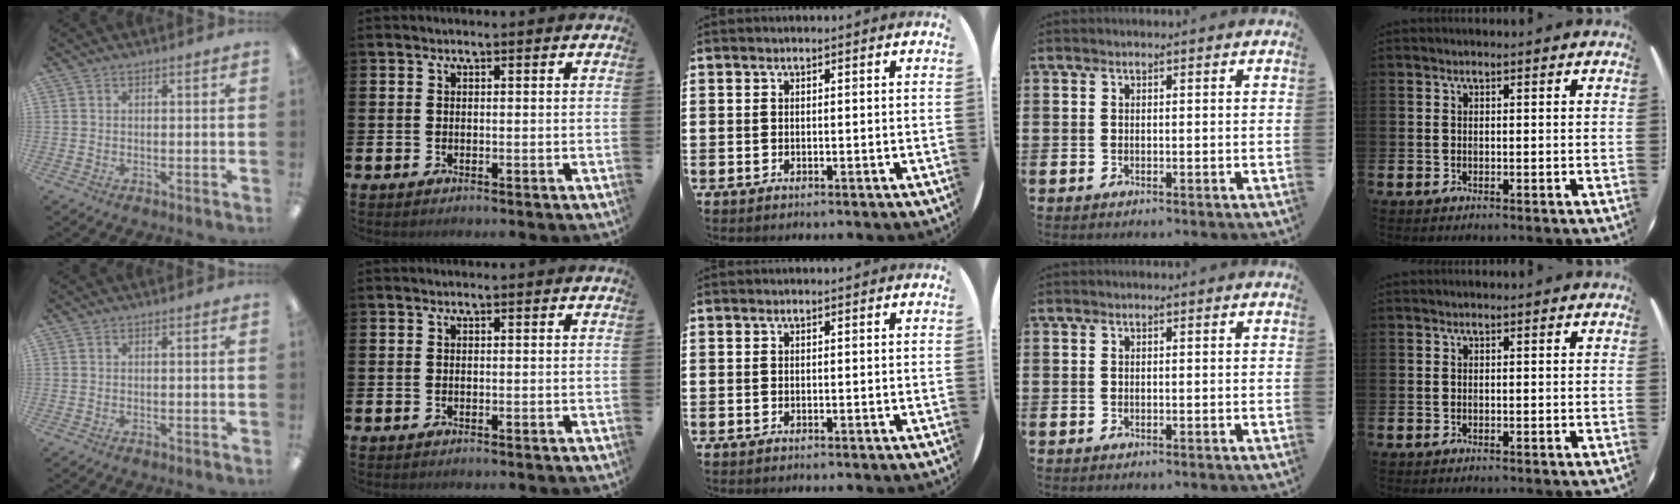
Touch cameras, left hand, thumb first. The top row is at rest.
{}